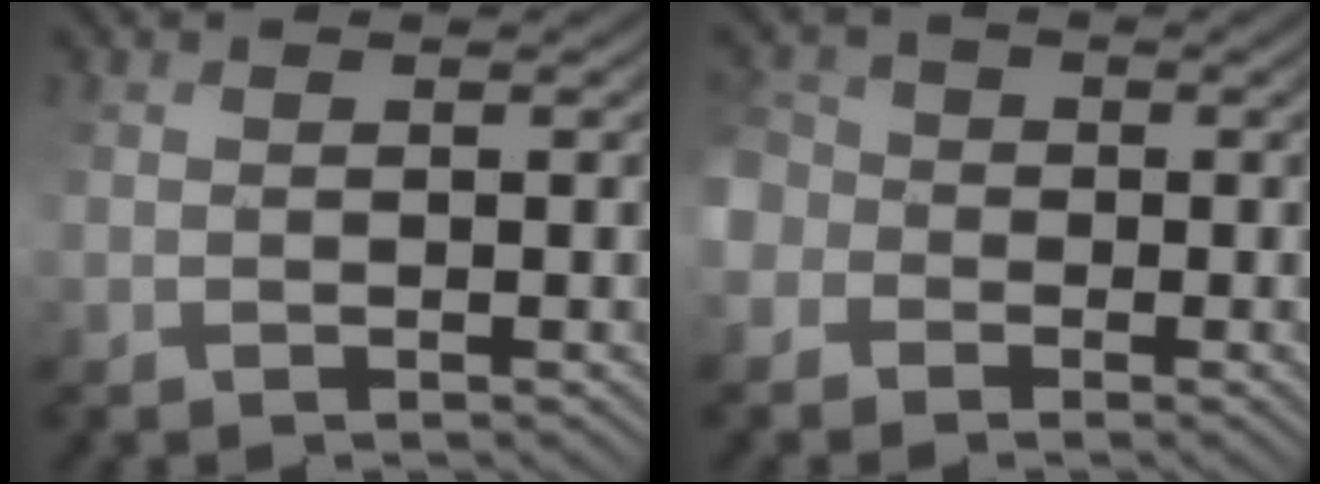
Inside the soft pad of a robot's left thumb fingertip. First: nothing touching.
{"total": 4.5, "force": [-1.2, 4.0, 1.6], "torque": [-0.068, 0.008, -0.033]}